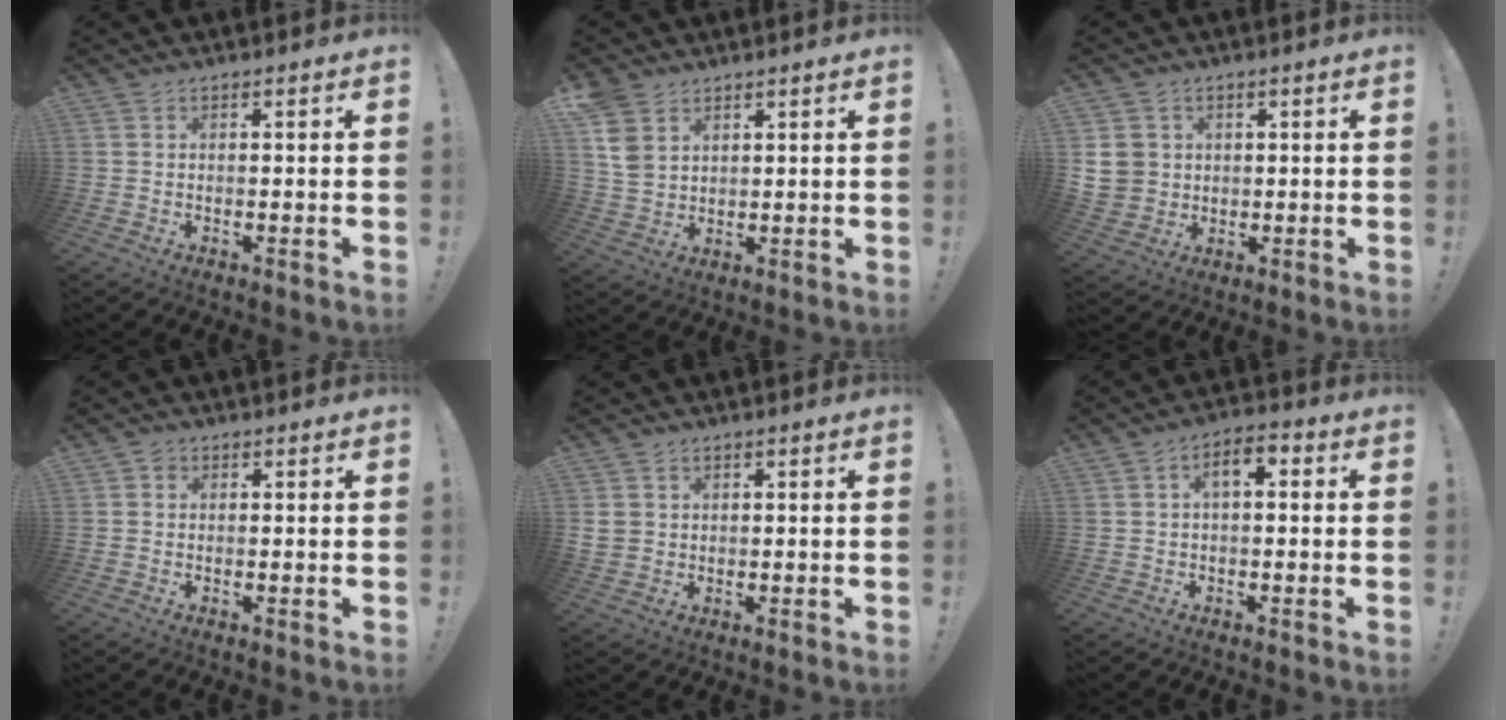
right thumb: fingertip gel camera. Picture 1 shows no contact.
{"total": 8.5, "force": [4.4, 6.1, 4.0], "torque": [-0.070, -0.013, 0.089]}
{"total": 7.5, "force": [2.0, 6.8, 2.6], "torque": [-0.046, -0.010, 0.045]}
{"total": 1.2, "force": [0.2, 1.1, 0.5], "torque": [-0.002, 0.001, 0.003]}
{"total": 3.8, "force": [1.4, 3.3, 1.4], "torque": [-0.015, -0.001, 0.030]}
{"total": 5.8, "force": [0.9, 3.4, 4.7], "torque": [-0.063, 0.005, 0.011]}